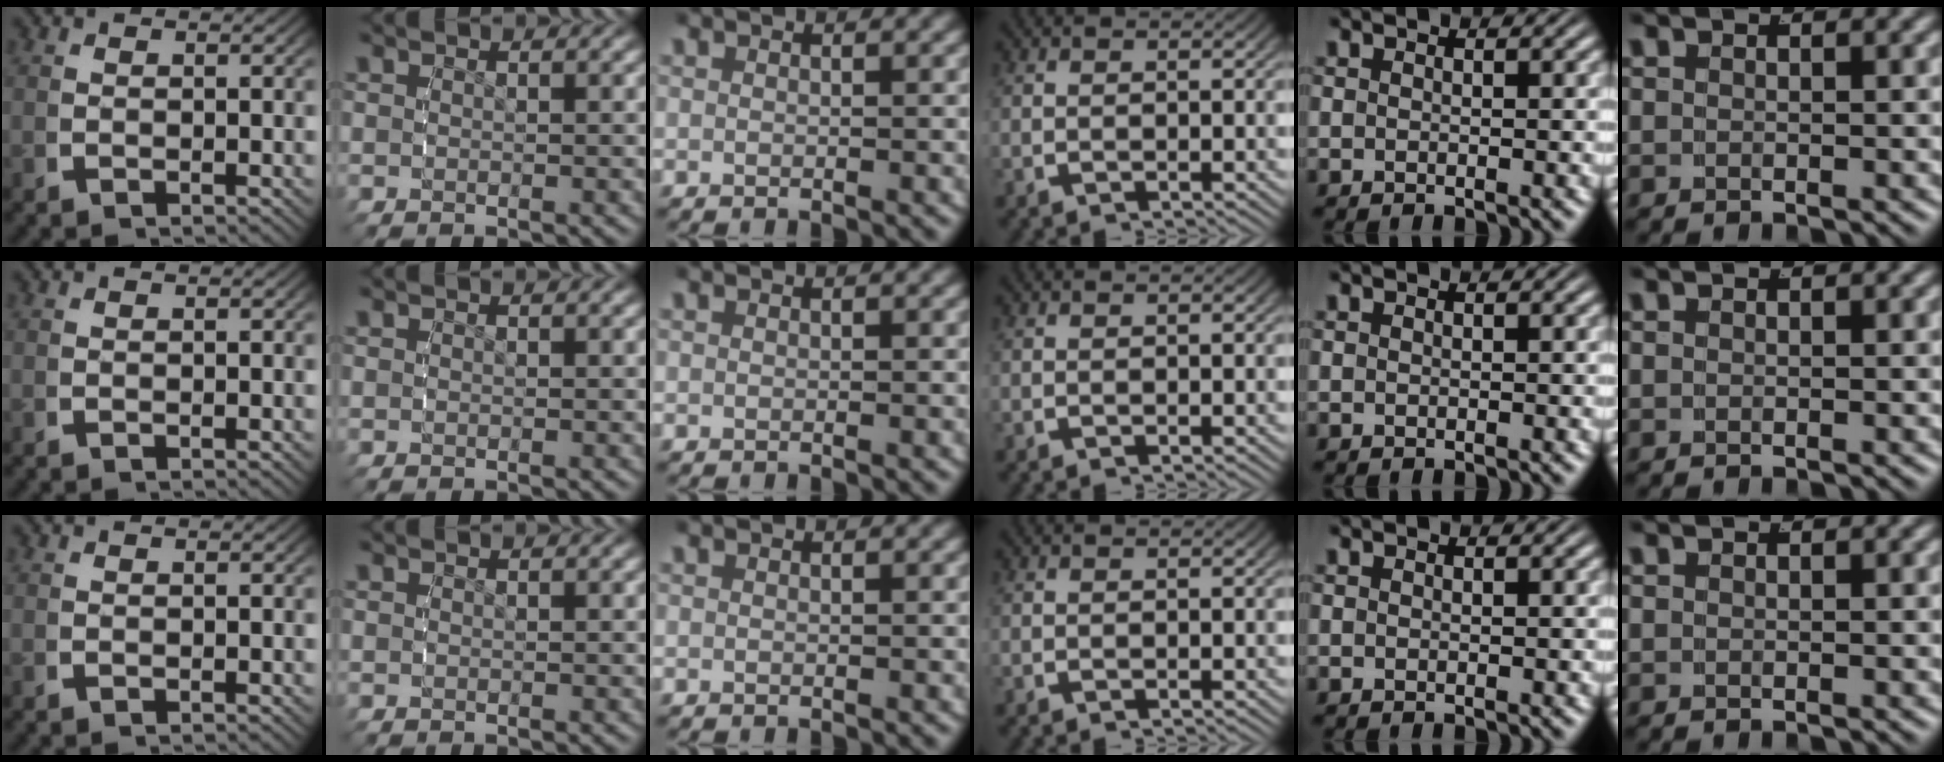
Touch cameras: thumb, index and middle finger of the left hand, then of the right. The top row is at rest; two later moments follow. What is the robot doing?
{"motion": "reach", "object": "jewelry box"}